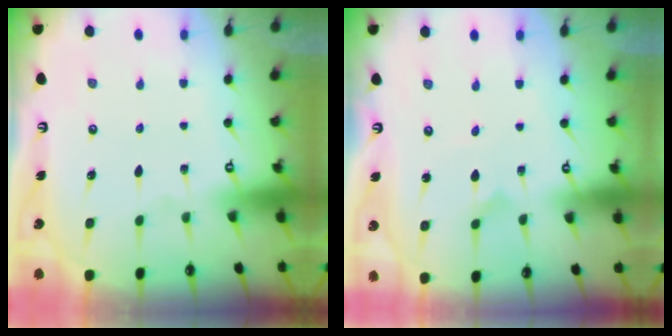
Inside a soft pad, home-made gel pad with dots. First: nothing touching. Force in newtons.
{"total": 0.0}